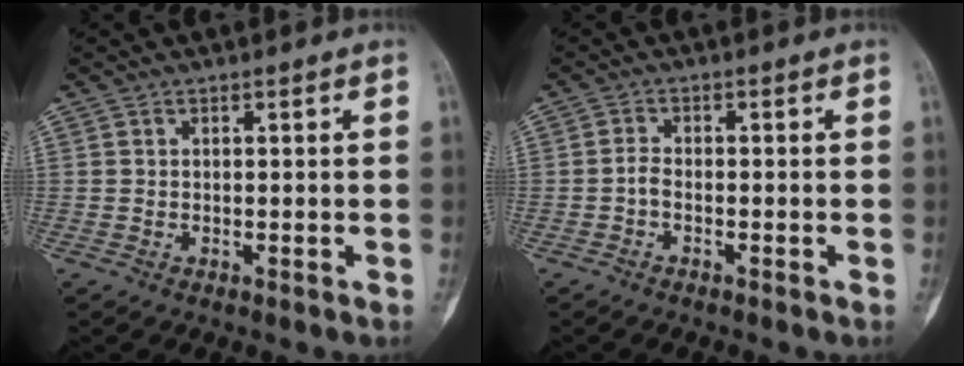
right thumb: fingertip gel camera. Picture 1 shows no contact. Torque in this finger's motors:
{"motor_torque": [0.19, -0.06, 0.14, 0.01, 0.16]}